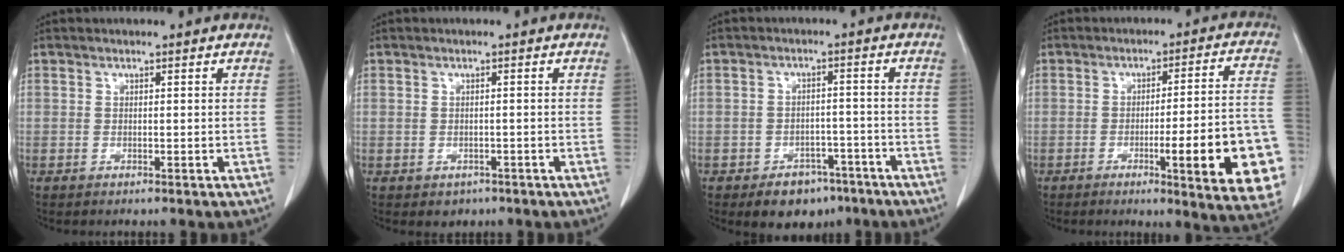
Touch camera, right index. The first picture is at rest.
{"total": 2.0, "force": [-1.0, 1.6, 0.4], "torque": [-0.004, 0.004, -0.008]}
{"total": 6.9, "force": [-4.7, 4.2, 2.8], "torque": [-0.034, 0.008, -0.063]}
{"total": 17.2, "force": [-5.3, 1.7, 16.2], "torque": [-0.130, 0.013, -0.057]}